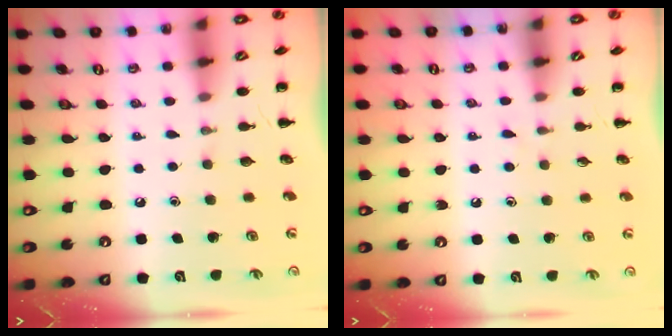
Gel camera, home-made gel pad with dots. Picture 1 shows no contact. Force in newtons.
{"total": 2.9, "press": 2.6, "slide": 1.4}